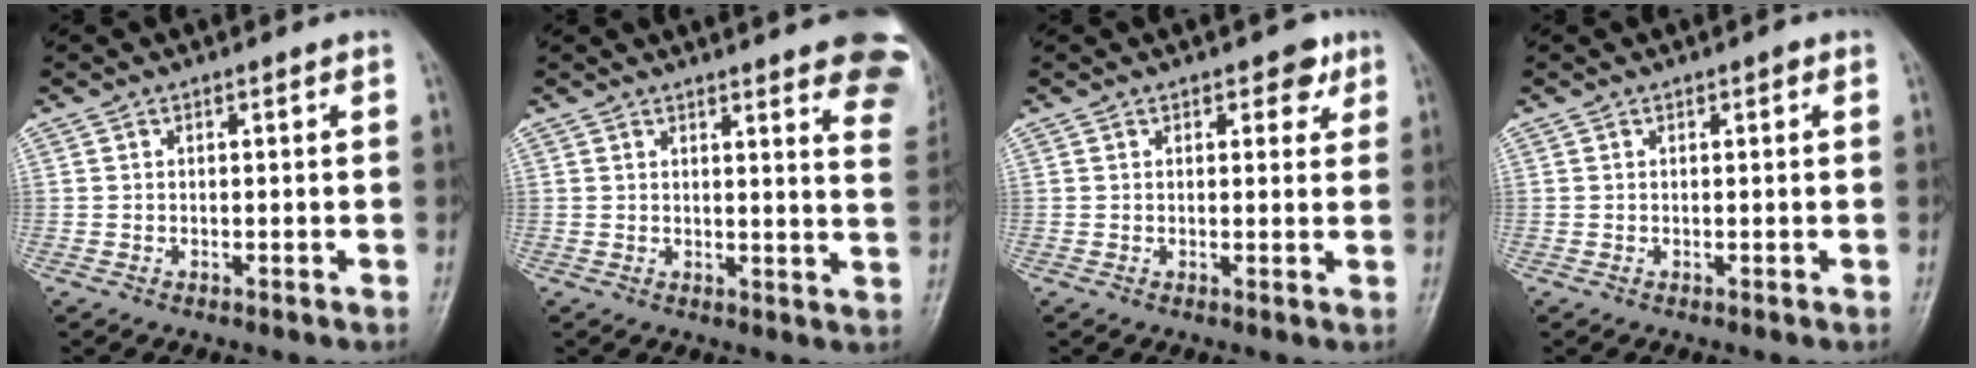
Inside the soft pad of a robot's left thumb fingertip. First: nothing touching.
{"total": 16.7, "force": [11.7, 3.4, 11.4], "torque": [-0.116, -0.046, 0.121]}
{"total": 3.7, "force": [2.0, 2.3, 2.1], "torque": [-0.001, -0.006, 0.022]}
{"total": 0.8, "force": [0.3, 0.4, 0.6], "torque": [-0.002, 0.001, 0.002]}